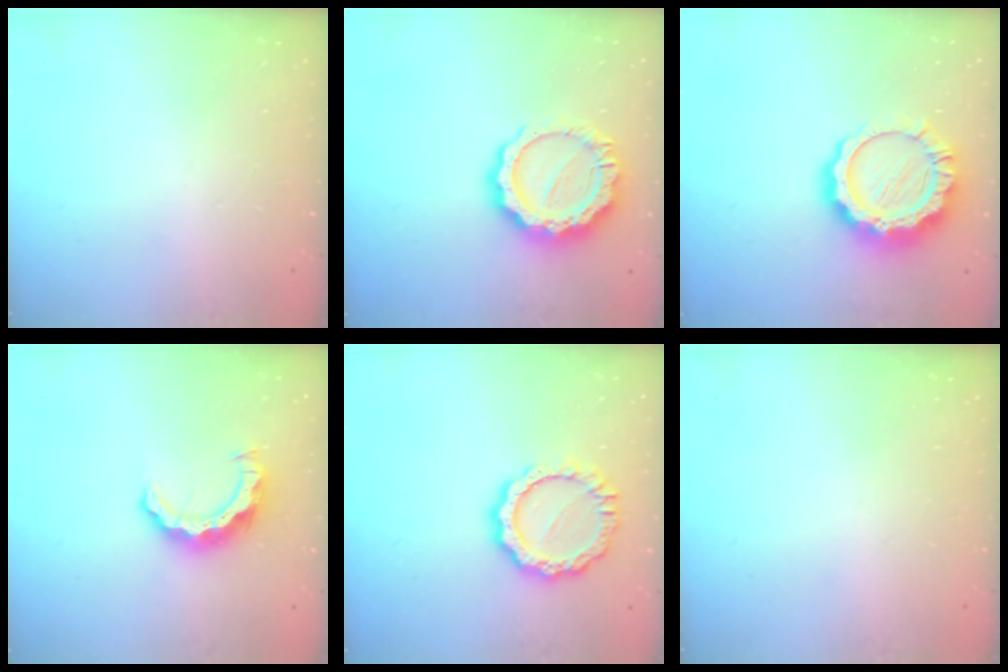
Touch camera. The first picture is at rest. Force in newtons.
{"total": 15.1, "press": 15.0, "slide": 1.0}
{"total": 15.5, "press": 15.4, "slide": 1.3}
{"total": 9.0, "press": 9.0, "slide": 0.9}
{"total": 11.8, "press": 11.7, "slide": 0.9}
{"total": 0.0}